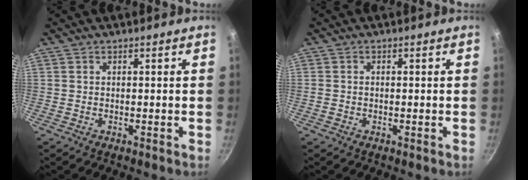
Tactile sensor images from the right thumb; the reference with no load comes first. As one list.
[{"total": 0.8, "force": [-0.2, 0.7, 0.3], "torque": [-0.004, 0.002, -0.004]}]